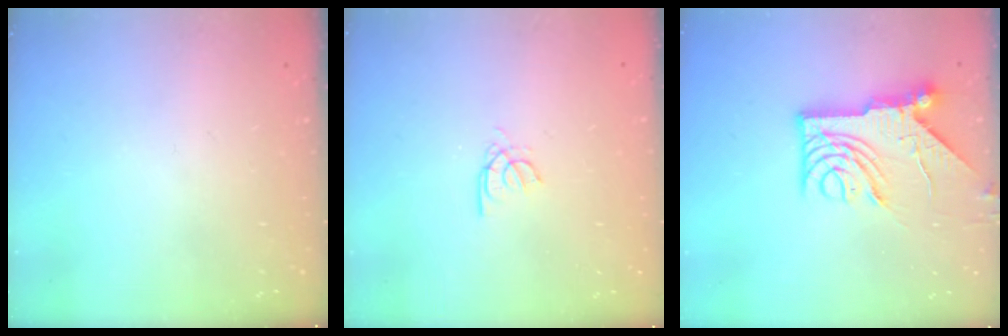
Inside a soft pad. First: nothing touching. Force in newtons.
{"total": 2.6, "press": 2.6, "slide": 0.4}
{"total": 12.8, "press": 12.8, "slide": 0.8}